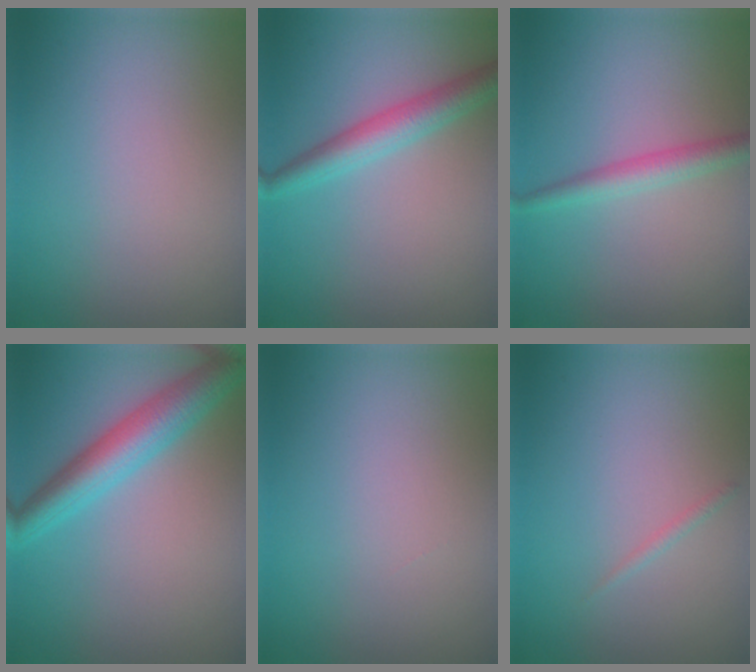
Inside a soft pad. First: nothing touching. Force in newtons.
{"total": 3.6, "press": 3.6, "slide": 0.2}
{"total": 2.4, "press": 2.4, "slide": 0.0}
{"total": 5.1, "press": 5.1, "slide": 0.2}
{"total": 0.0}
{"total": 0.6, "press": 0.6, "slide": 0.0}